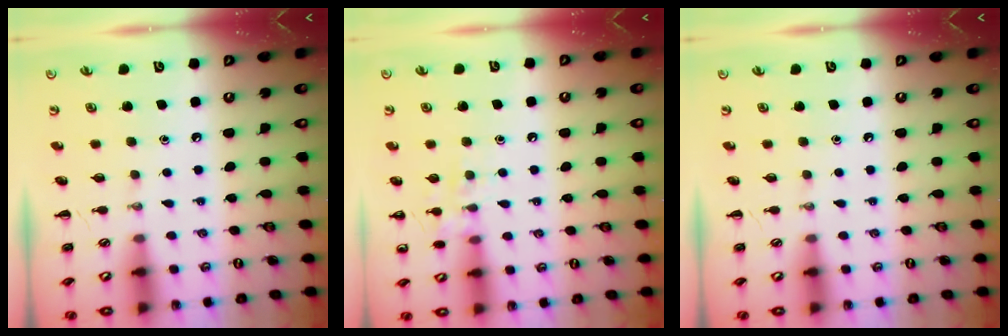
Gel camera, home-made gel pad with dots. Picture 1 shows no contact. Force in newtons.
{"total": 6.8, "press": 6.7, "slide": 1.2}
{"total": 0.0}